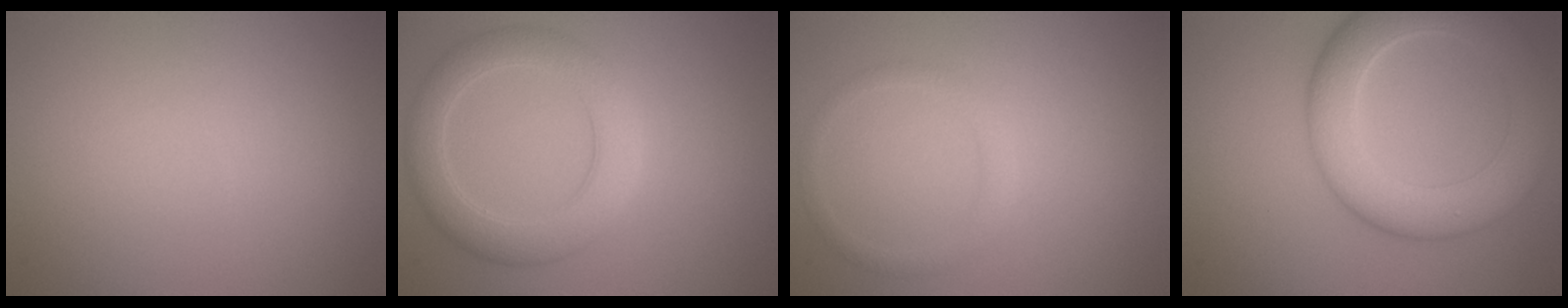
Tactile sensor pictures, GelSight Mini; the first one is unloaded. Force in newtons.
{"total": 4.5, "press": 4.5, "slide": 0.3}
{"total": 1.4, "press": 1.4, "slide": 0.1}
{"total": 7.4, "press": 7.3, "slide": 0.4}